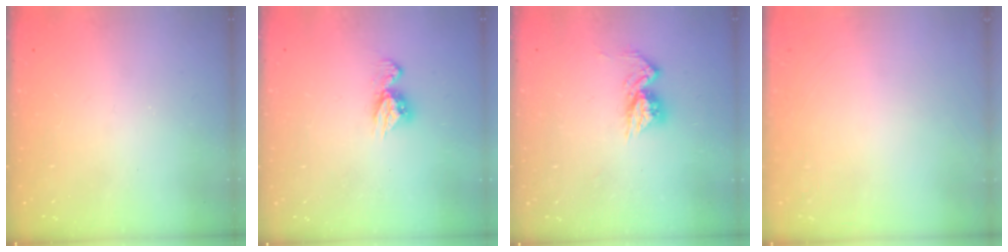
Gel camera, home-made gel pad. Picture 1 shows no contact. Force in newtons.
{"total": 7.8, "press": 7.8, "slide": 0.6}
{"total": 9.6, "press": 9.6, "slide": 0.8}
{"total": 0.0}